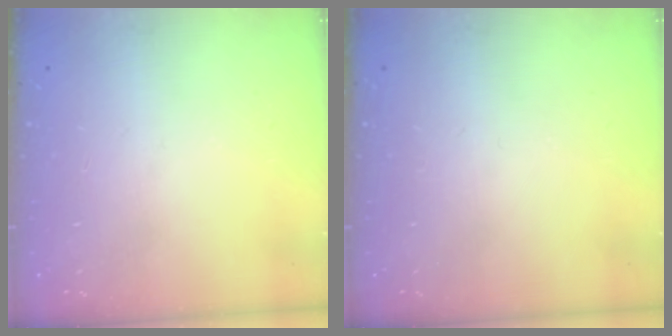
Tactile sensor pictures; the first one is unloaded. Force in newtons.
{"total": 0.0}